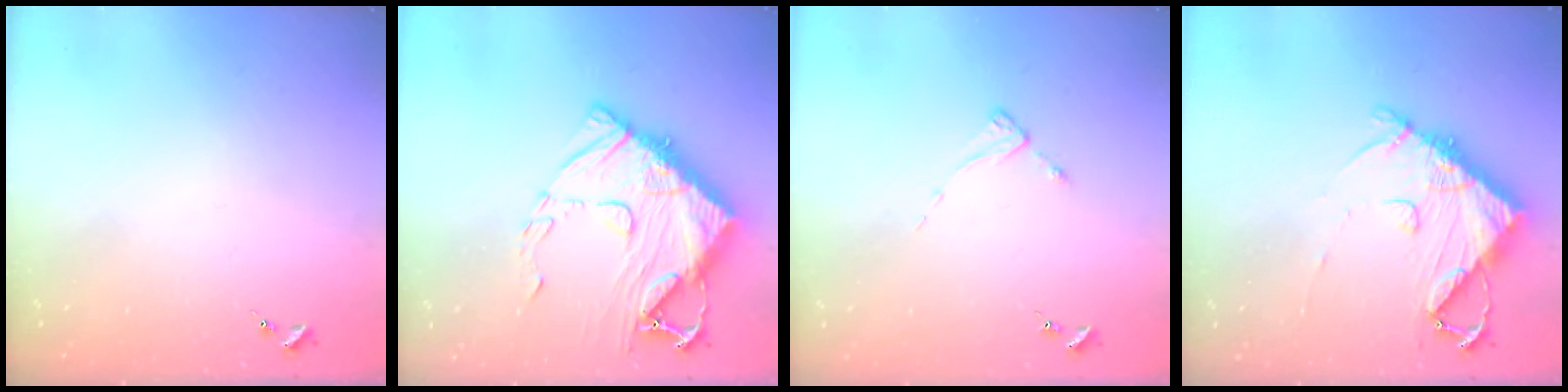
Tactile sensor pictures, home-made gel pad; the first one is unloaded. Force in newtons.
{"total": 17.4, "press": 17.4, "slide": 1.6}
{"total": 1.9, "press": 1.8, "slide": 0.3}
{"total": 11.0, "press": 10.9, "slide": 1.4}